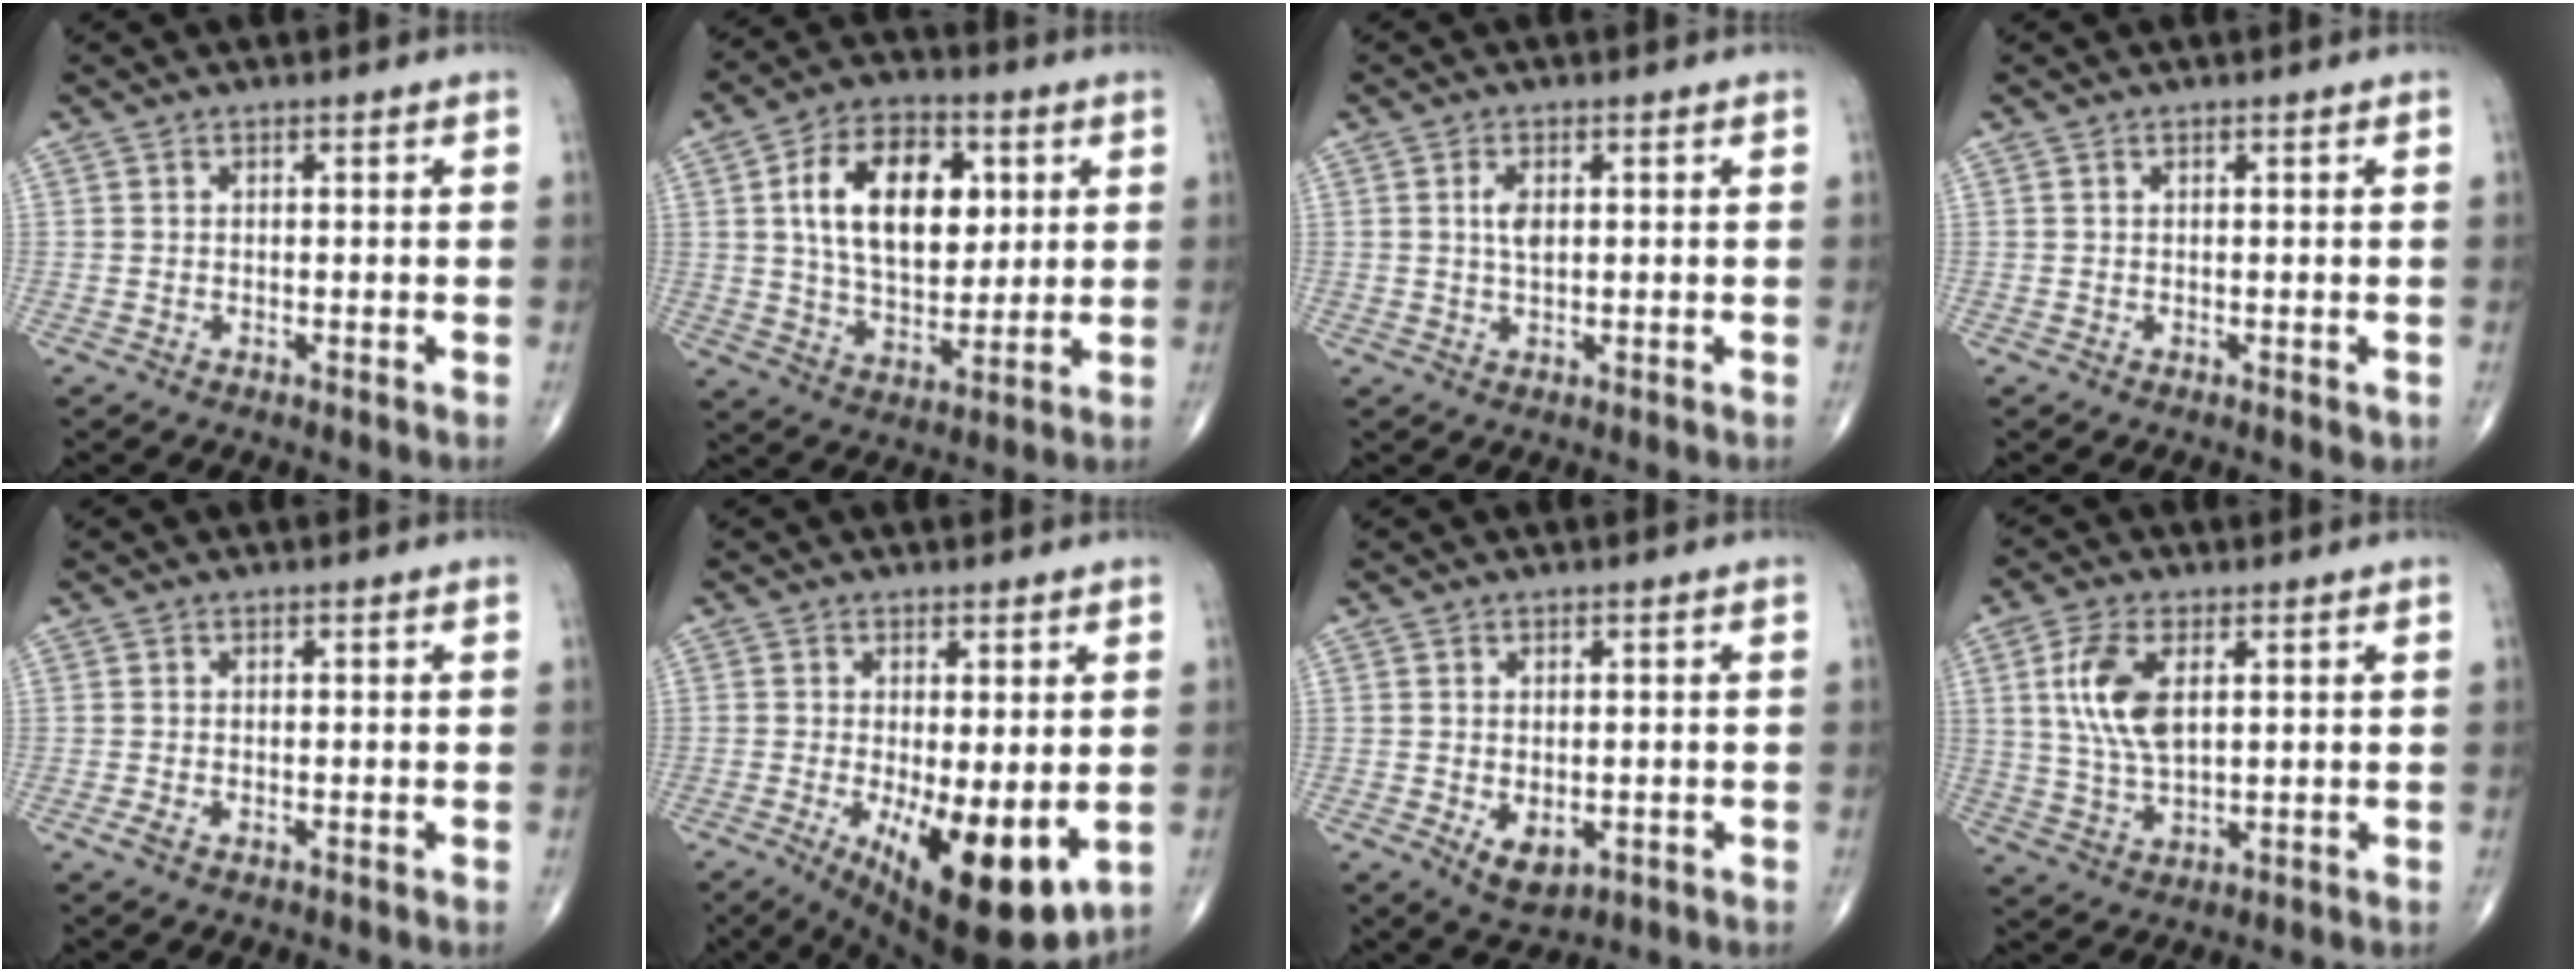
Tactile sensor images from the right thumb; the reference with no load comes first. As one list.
[{"total": 17.4, "force": [4.1, 10.6, 13.2], "torque": [-0.184, -0.008, 0.070]}, {"total": 3.0, "force": [0.6, 1.5, 2.5], "torque": [-0.046, -0.003, 0.011]}, {"total": 1.0, "force": [0.1, 0.5, 0.8], "torque": [-0.013, -0.002, 0.004]}, {"total": 1.1, "force": [-0.6, 0.5, 0.8], "torque": [-0.022, -0.001, -0.013]}, {"total": 14.6, "force": [-3.4, 5.2, 13.2], "torque": [-0.194, -0.029, -0.035]}, {"total": 4.5, "force": [-1.1, 2.8, 3.4], "torque": [-0.044, -0.008, -0.006]}, {"total": 10.0, "force": [2.6, 5.0, 8.3], "torque": [-0.172, -0.007, 0.053]}]